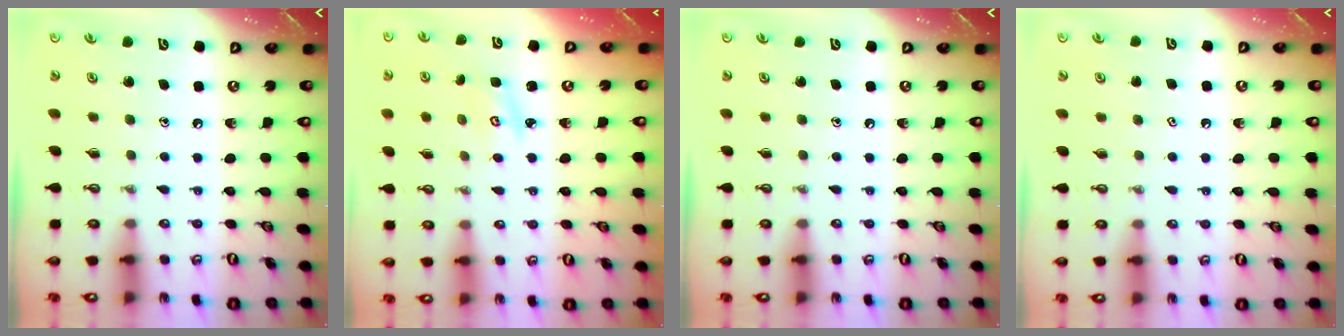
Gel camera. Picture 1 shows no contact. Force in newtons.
{"total": 3.1, "press": 3.1, "slide": 0.4}
{"total": 0.0}
{"total": 0.8, "press": 0.2, "slide": 0.7}